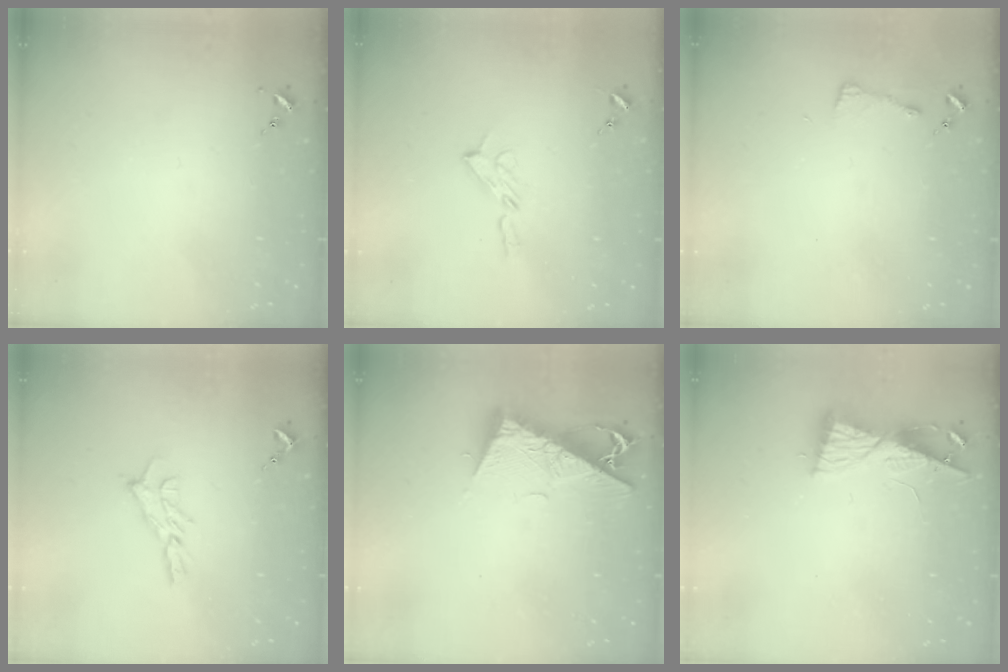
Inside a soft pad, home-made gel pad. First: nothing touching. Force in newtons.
{"total": 3.7, "press": 3.7, "slide": 0.3}
{"total": 3.2, "press": 3.1, "slide": 0.4}
{"total": 7.9, "press": 7.9, "slide": 0.4}
{"total": 13.5, "press": 13.5, "slide": 1.1}
{"total": 9.0, "press": 8.9, "slide": 0.8}